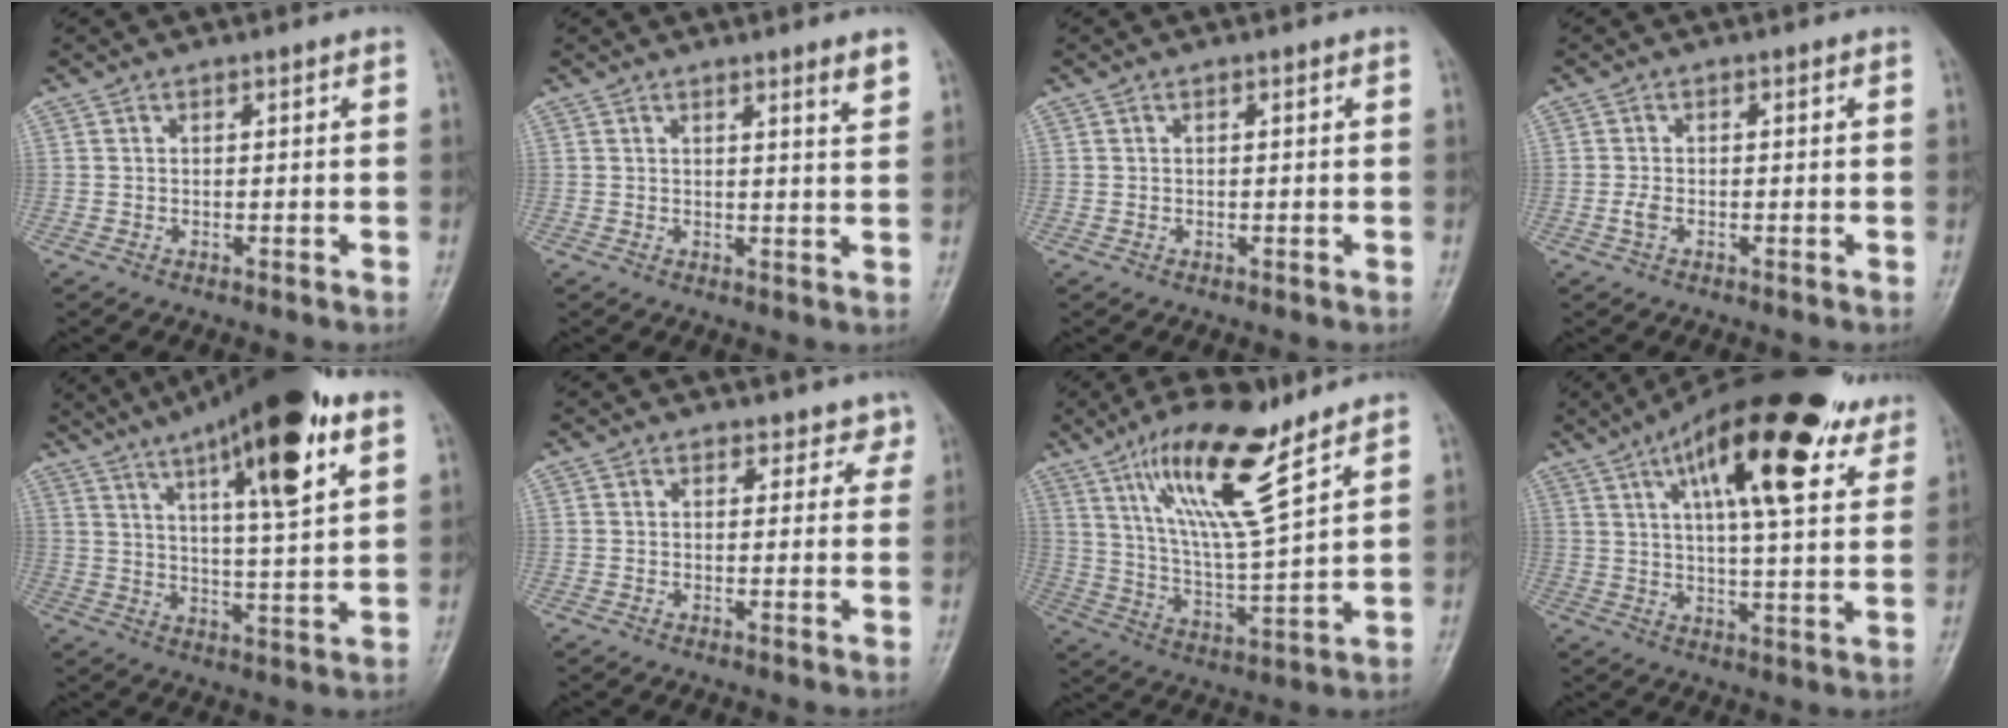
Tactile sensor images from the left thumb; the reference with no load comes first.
{"total": 3.2, "force": [2.2, 0.0, 2.3], "torque": [-0.031, -0.020, 0.031]}
{"total": 0.0}
{"total": 1.6, "force": [-0.8, 0.9, 1.2], "torque": [-0.025, 0.005, -0.017]}
{"total": 20.6, "force": [10.8, 4.3, 17.0], "torque": [-0.252, -0.016, 0.172]}
{"total": 3.0, "force": [2.2, 2.0, 0.1], "torque": [0.030, -0.012, 0.016]}
{"total": 17.0, "force": [10.2, 3.9, 13.1], "torque": [-0.225, -0.050, 0.193]}
{"total": 23.7, "force": [12.4, 7.9, 18.6], "torque": [-0.257, -0.009, 0.185]}